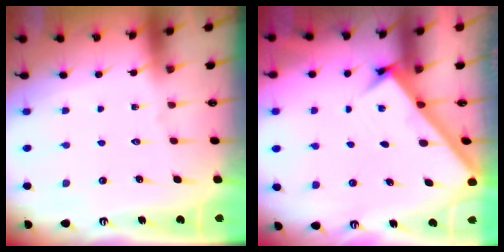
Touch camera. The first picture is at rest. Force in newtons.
{"total": 2.7, "press": 2.7, "slide": 0.3}